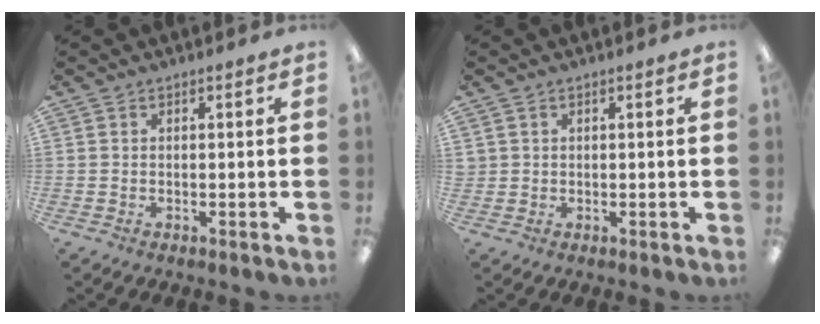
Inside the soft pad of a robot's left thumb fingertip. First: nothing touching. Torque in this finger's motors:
{"motor_torque": [-0.07, -0.01, 0.17, -0.18, 0.00]}